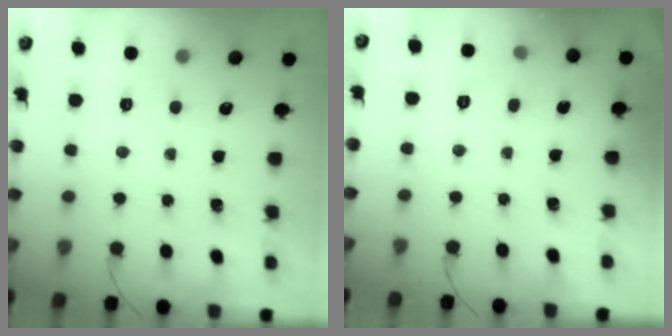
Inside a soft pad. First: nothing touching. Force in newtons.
{"total": 6.4, "press": 6.3, "slide": 1.4}